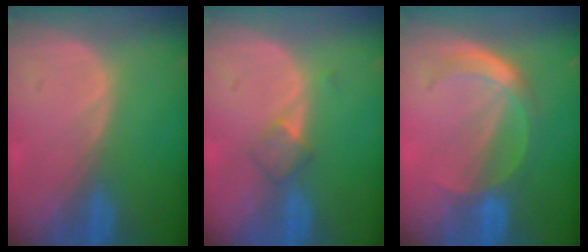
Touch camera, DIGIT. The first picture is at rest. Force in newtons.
{"total": 2.7, "press": 2.4, "slide": 1.1}
{"total": 5.8, "press": 5.0, "slide": 2.8}